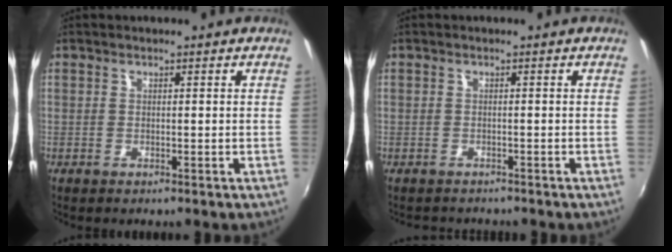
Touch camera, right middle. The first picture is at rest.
{"total": 1.8, "force": [-1.6, 0.9, 0.0], "torque": [-0.004, 0.001, -0.025]}